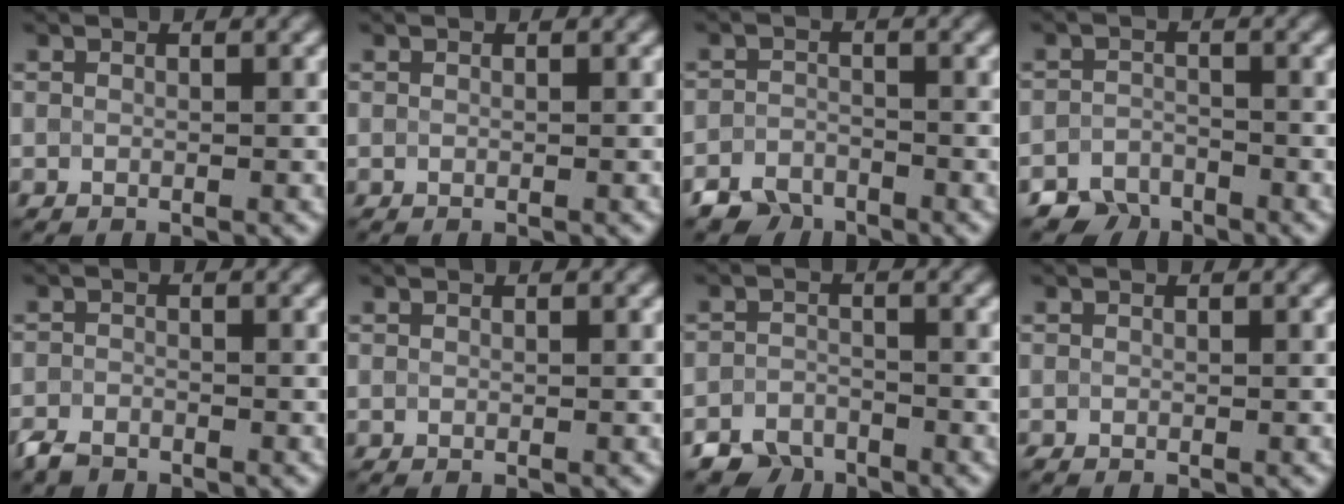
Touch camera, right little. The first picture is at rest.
{"total": 0.0}
{"total": 3.1, "force": [-2.7, 1.3, 0.3], "torque": [-0.001, -0.003, -0.056]}
{"total": 2.8, "force": [-2.5, 1.1, -0.1], "torque": [0.007, -0.001, -0.052]}
{"total": 2.0, "force": [-1.8, 0.7, 0.4], "torque": [-0.010, -0.006, -0.043]}
{"total": 0.0}
{"total": 3.0, "force": [-2.7, 1.3, 0.1], "torque": [0.002, -0.003, -0.055]}
{"total": 0.0}